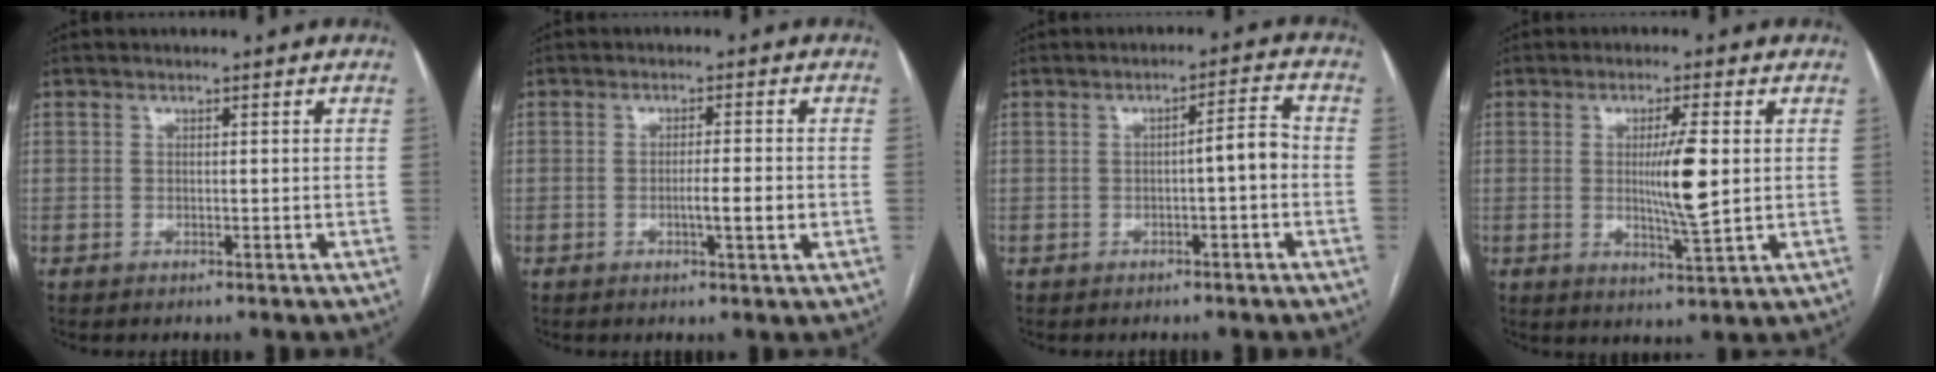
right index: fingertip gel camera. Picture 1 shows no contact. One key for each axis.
{"total": 3.7, "fx": -0.9, "fy": 0.0, "fz": 3.6, "tx": -0.059, "ty": -0.003, "tz": -0.013}
{"total": 3.9, "fx": -0.8, "fy": 0.4, "fz": 3.8, "tx": -0.049, "ty": 0.013, "tz": -0.012}
{"total": 7.3, "fx": 0.6, "fy": 0.2, "fz": 7.3, "tx": -0.125, "ty": -0.011, "tz": 0.010}